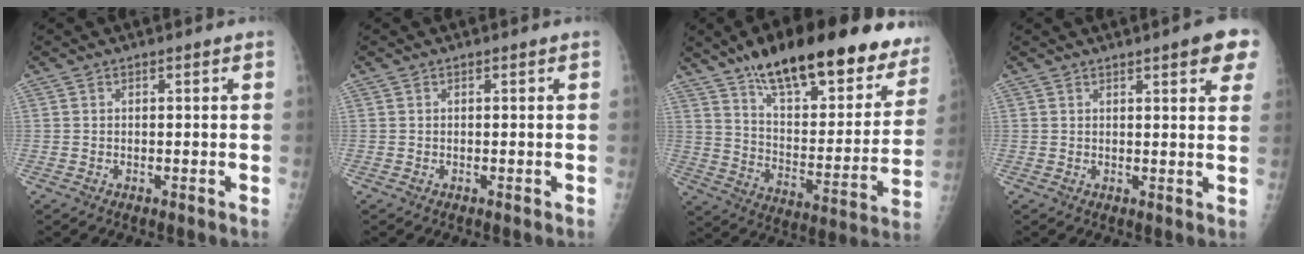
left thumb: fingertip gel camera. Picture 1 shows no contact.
{"total": 0.0}
{"total": 30.0, "force": [20.8, 10.8, 18.7], "torque": [-0.233, -0.067, 0.304]}
{"total": 7.1, "force": [4.0, 1.4, 5.7], "torque": [-0.049, -0.009, 0.045]}